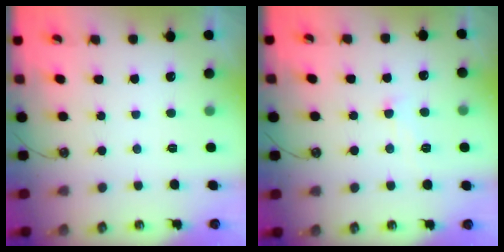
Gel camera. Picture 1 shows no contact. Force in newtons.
{"total": 2.0, "press": 1.9, "slide": 0.6}